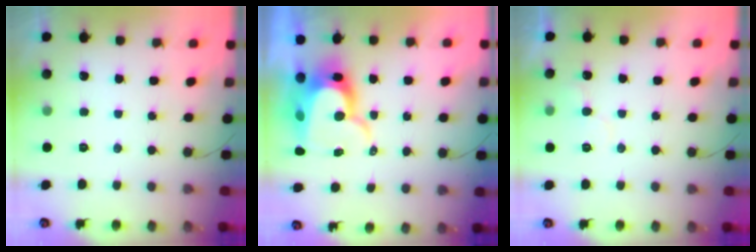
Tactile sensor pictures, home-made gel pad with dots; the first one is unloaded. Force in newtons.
{"total": 12.3, "press": 12.3, "slide": 0.8}
{"total": 5.4, "press": 5.4, "slide": 0.4}